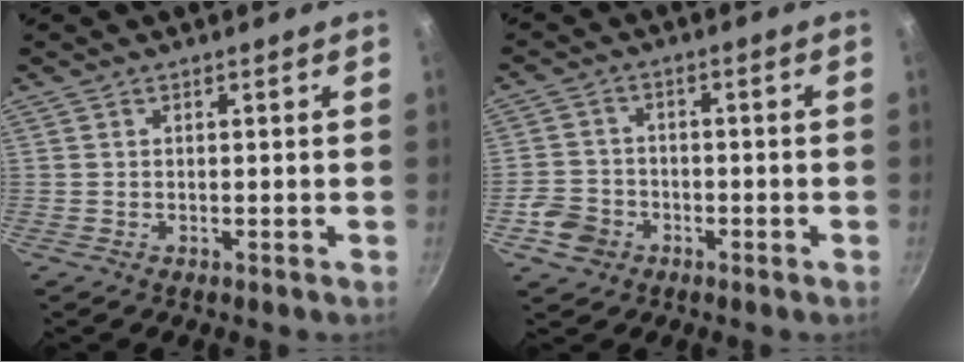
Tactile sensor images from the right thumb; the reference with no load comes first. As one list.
[{"total": 5.7, "force": [-2.7, 4.6, 2.1], "torque": [-0.026, 0.018, -0.048]}]